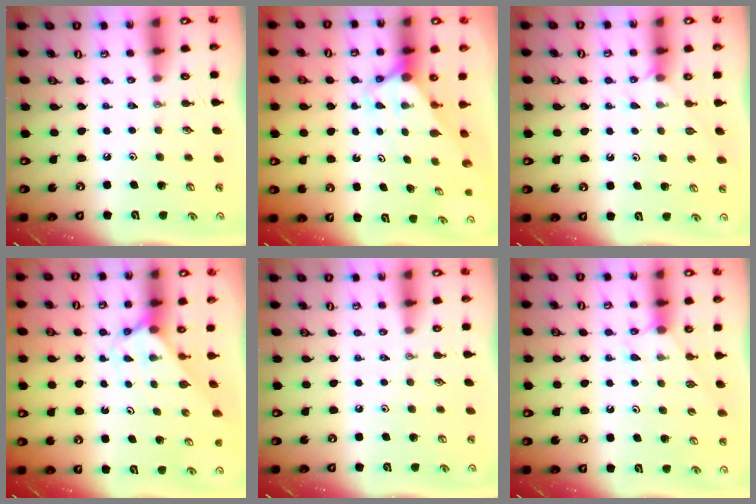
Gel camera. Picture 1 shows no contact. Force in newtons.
{"total": 2.6, "press": 2.6, "slide": 0.0}
{"total": 3.8, "press": 3.8, "slide": 0.4}
{"total": 2.5, "press": 2.5, "slide": 0.2}
{"total": 0.0}
{"total": 3.9, "press": 3.9, "slide": 0.3}